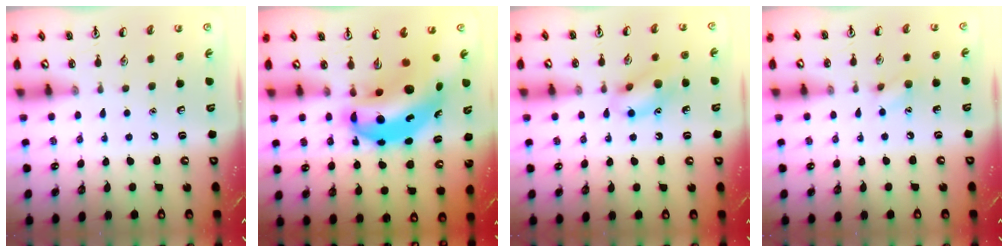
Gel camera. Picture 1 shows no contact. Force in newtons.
{"total": 12.0, "press": 11.5, "slide": 3.2}
{"total": 11.8, "press": 11.7, "slide": 0.8}
{"total": 6.2, "press": 6.0, "slide": 1.5}